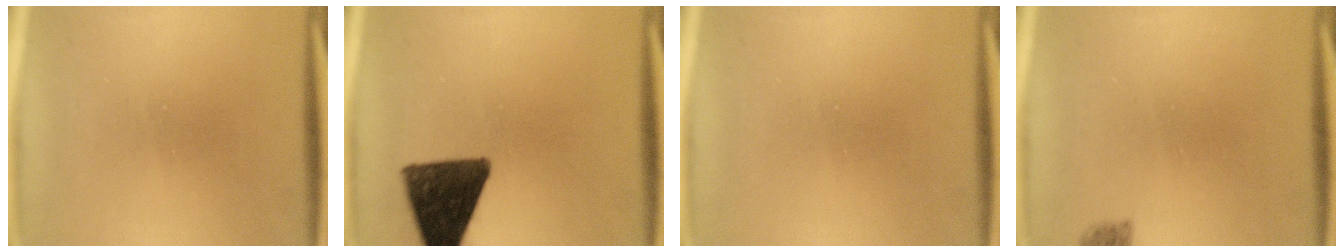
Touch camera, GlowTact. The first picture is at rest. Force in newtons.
{"total": 13.1}
{"total": 0.0}
{"total": 1.8}